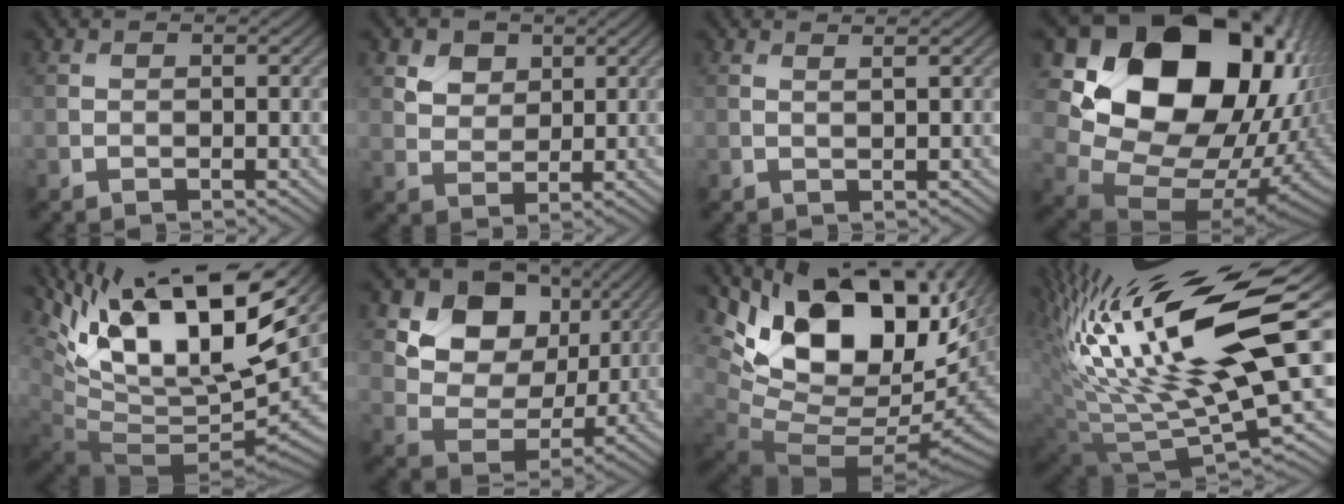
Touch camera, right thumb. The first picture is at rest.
{"total": 4.0, "force": [2.3, 2.8, 1.7], "torque": [-0.044, -0.010, 0.044]}
{"total": 1.2, "force": [0.9, 0.1, 0.7], "torque": [-0.011, -0.004, 0.012]}
{"total": 21.2, "force": [5.9, 15.6, 13.2], "torque": [-0.257, -0.023, 0.142]}
{"total": 18.7, "force": [8.3, 6.9, 15.3], "torque": [-0.277, 0.014, 0.147]}
{"total": 11.6, "force": [5.2, 8.5, 5.9], "torque": [-0.115, 0.001, 0.089]}
{"total": 18.1, "force": [6.4, 10.3, 13.4], "torque": [-0.234, 0.005, 0.127]}
{"total": 20.7, "force": [7.5, 6.0, 18.4], "torque": [-0.363, 0.043, 0.133]}